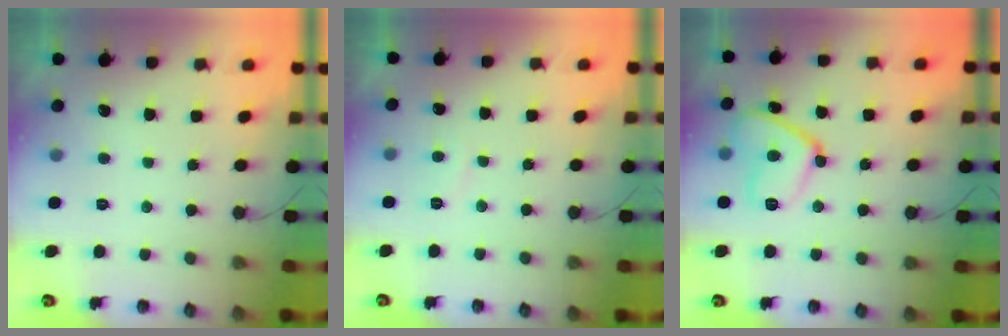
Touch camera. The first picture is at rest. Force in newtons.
{"total": 1.6, "press": 1.6, "slide": 0.5}
{"total": 12.2, "press": 12.1, "slide": 0.9}